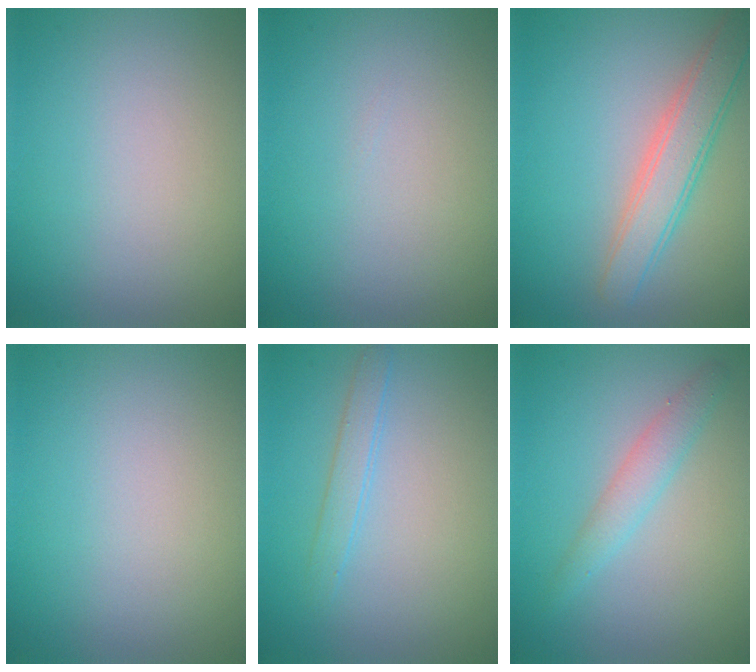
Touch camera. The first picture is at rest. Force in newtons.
{"total": 0.0}
{"total": 4.0, "press": 4.0, "slide": 0.4}
{"total": 0.0}
{"total": 1.6, "press": 1.6, "slide": 0.1}
{"total": 2.9, "press": 2.9, "slide": 0.4}